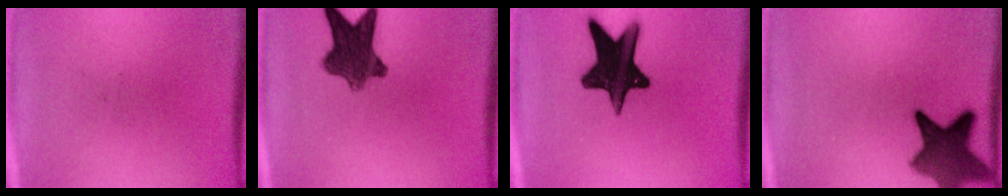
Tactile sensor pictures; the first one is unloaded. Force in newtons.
{"total": 9.6}
{"total": 16.5}
{"total": 9.4}